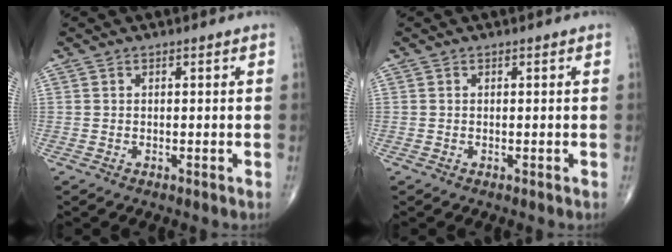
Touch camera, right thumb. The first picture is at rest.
{"total": 0.0}